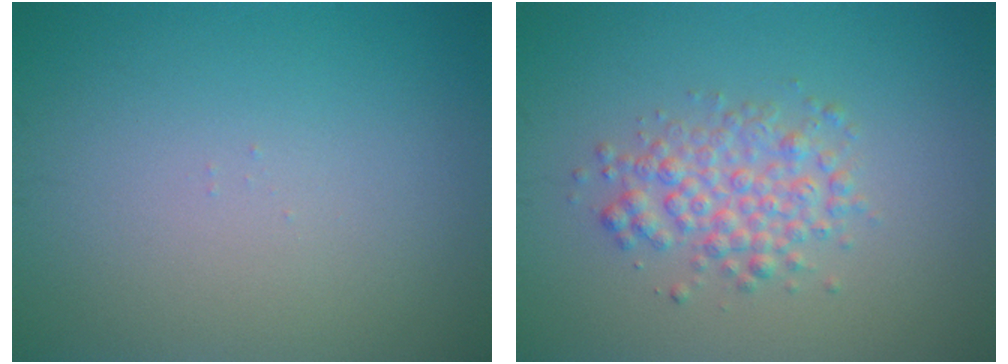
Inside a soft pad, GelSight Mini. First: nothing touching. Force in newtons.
{"total": 3.2, "press": 3.2, "slide": 0.1}